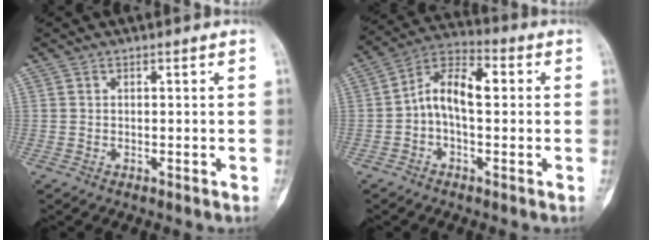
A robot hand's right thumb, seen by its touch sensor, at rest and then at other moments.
{"total": 9.6, "force": [0.1, 5.0, 8.1], "torque": [-0.131, 0.038, -0.007]}